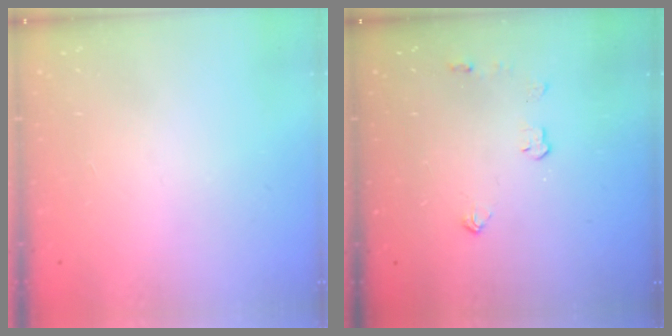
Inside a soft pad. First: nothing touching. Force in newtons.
{"total": 3.7, "press": 3.6, "slide": 0.6}